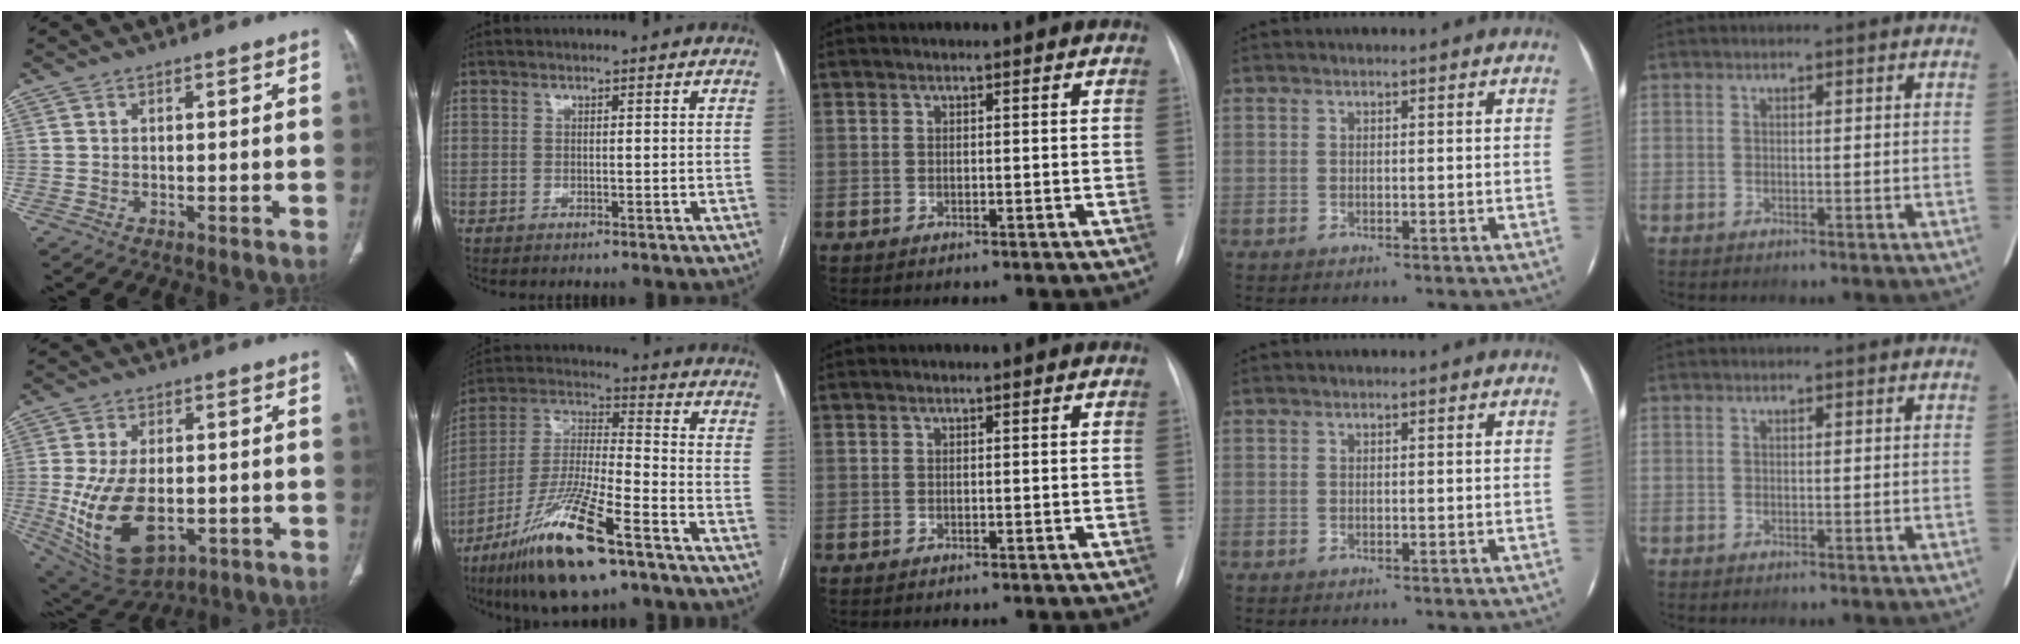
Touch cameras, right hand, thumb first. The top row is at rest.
{"thumb": {"total": 16.8, "force": [-3.2, 9.7, 13.3], "torque": [-0.247, -0.008, -0.026]}, "index": {"total": 19.0, "force": [-11.6, 2.9, 14.7], "torque": [-0.305, -0.032, -0.209]}}